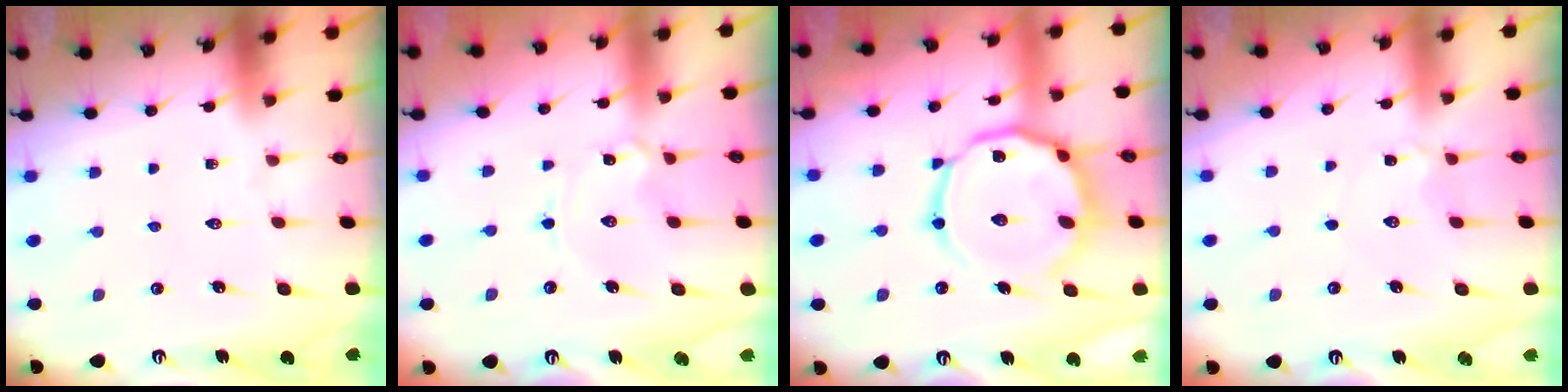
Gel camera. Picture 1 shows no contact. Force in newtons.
{"total": 1.2, "press": 1.1, "slide": 0.1}
{"total": 14.7, "press": 14.7, "slide": 1.1}
{"total": 2.3, "press": 2.3, "slide": 0.2}